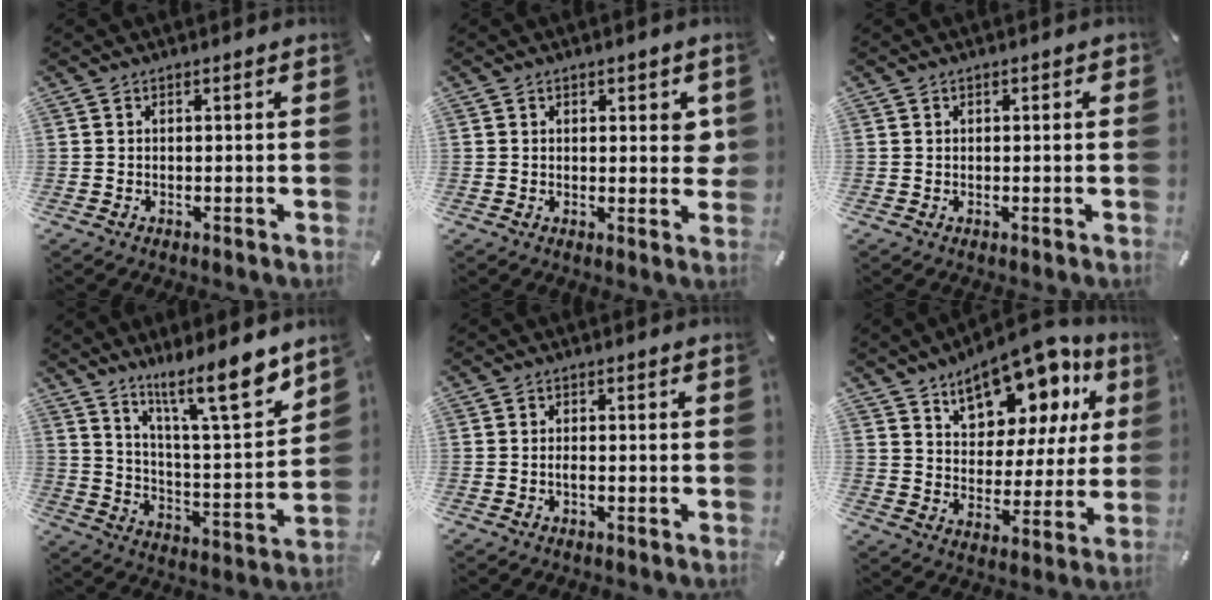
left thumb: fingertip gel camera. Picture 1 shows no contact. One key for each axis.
{"total": 3.5, "fx": 1.0, "fy": 2.0, "fz": 2.6, "tx": -0.021, "ty": -0.006, "tz": 0.010}
{"total": 0.6, "fx": 0.1, "fy": 0.5, "fz": 0.2, "tx": -0.002, "ty": 0.004, "tz": 0.001}
{"total": 16.1, "fx": 12.3, "fy": 3.1, "fz": 9.9, "tx": -0.160, "ty": -0.084, "tz": 0.199}
{"total": 1.3, "fx": -0.5, "fy": 0.5, "fz": 1.1, "tx": -0.021, "ty": 0.000, "tz": -0.010}
{"total": 16.3, "fx": 11.6, "fy": 8.6, "fz": 7.5, "tx": -0.111, "ty": -0.086, "tz": 0.202}